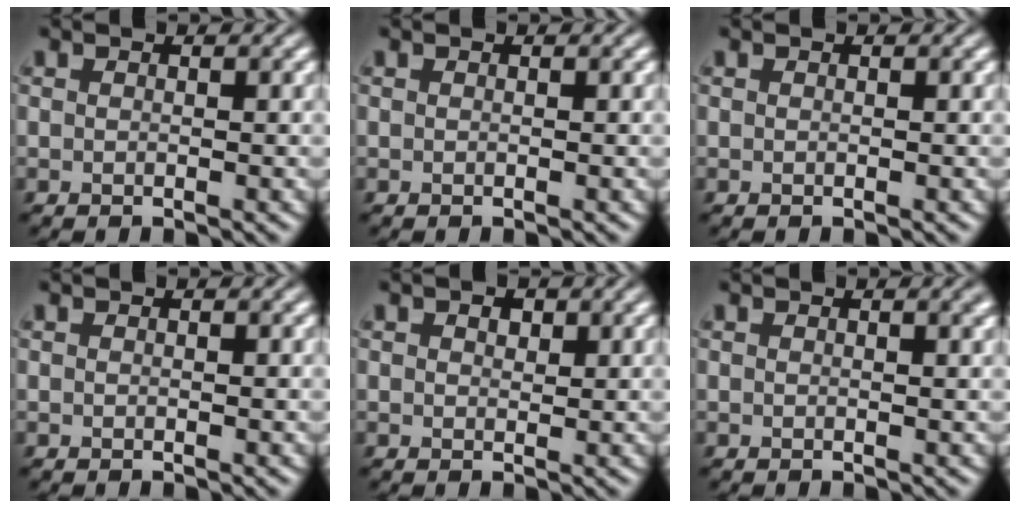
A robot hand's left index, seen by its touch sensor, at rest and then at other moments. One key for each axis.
{"total": 0.0}
{"total": 0.0}
{"total": 0.0}
{"total": 1.3, "fx": 0.7, "fy": 0.8, "fz": 0.7, "tx": -0.009, "ty": 0.001, "tz": 0.010}
{"total": 1.0, "fx": 0.5, "fy": 0.3, "fz": 0.8, "tx": -0.005, "ty": 0.005, "tz": 0.006}